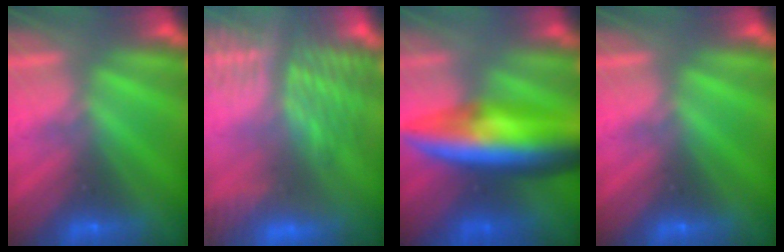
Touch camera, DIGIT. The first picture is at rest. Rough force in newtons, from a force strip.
{"total": 9.6}
{"total": 7.8}
{"total": 0.0}